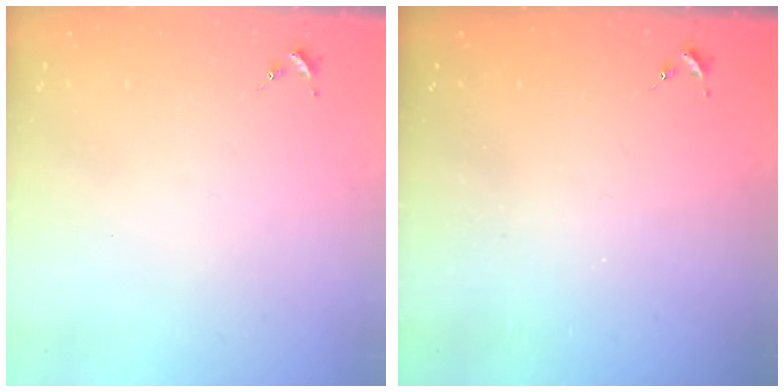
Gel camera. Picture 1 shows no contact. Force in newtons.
{"total": 0.0}